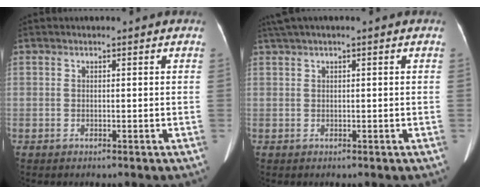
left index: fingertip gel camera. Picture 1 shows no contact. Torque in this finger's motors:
{"motor_torque": [0.98, -1.16, 0.37, 0.09]}